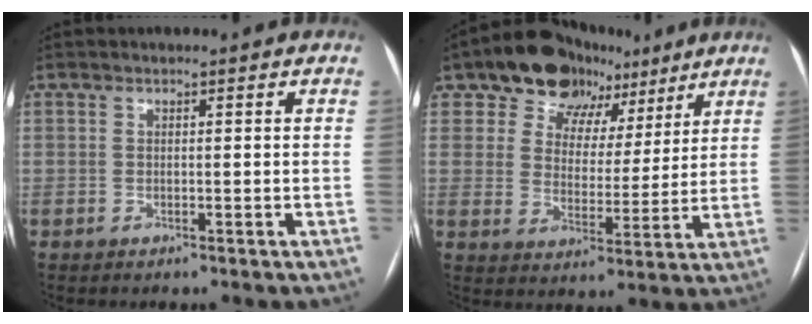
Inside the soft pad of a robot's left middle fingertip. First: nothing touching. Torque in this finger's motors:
{"motor_torque": [0.90, -0.94, 0.13, 0.07]}